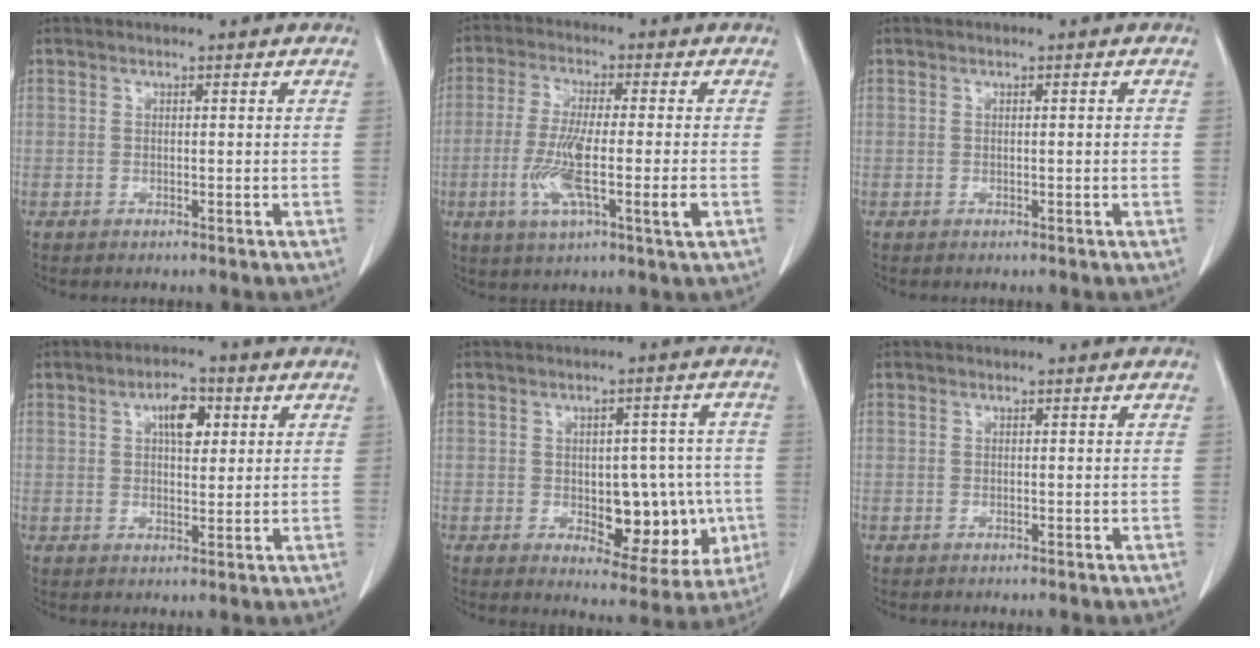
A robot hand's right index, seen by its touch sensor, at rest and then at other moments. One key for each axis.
{"total": 10.6, "fx": -2.6, "fy": 0.8, "fz": 10.2, "tx": -0.192, "ty": -0.016, "tz": -0.049}
{"total": 0.6, "fx": -0.1, "fy": 0.0, "fz": 0.6, "tx": -0.010, "ty": -0.001, "tz": 0.002}
{"total": 4.8, "fx": 1.8, "fy": 2.1, "fz": 4.0, "tx": -0.064, "ty": 0.007, "tz": 0.027}
{"total": 11.2, "fx": -2.0, "fy": 5.7, "fz": 9.5, "tx": -0.099, "ty": 0.012, "tz": -0.011}
{"total": 0.0}